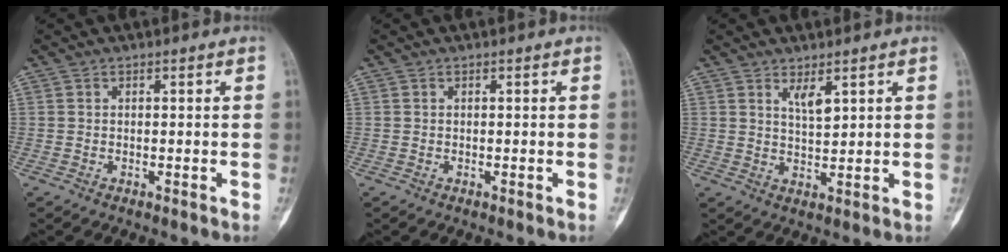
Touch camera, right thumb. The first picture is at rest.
{"total": 0.0}
{"total": 3.4, "force": [2.0, 1.1, 2.5], "torque": [-0.042, -0.019, 0.041]}